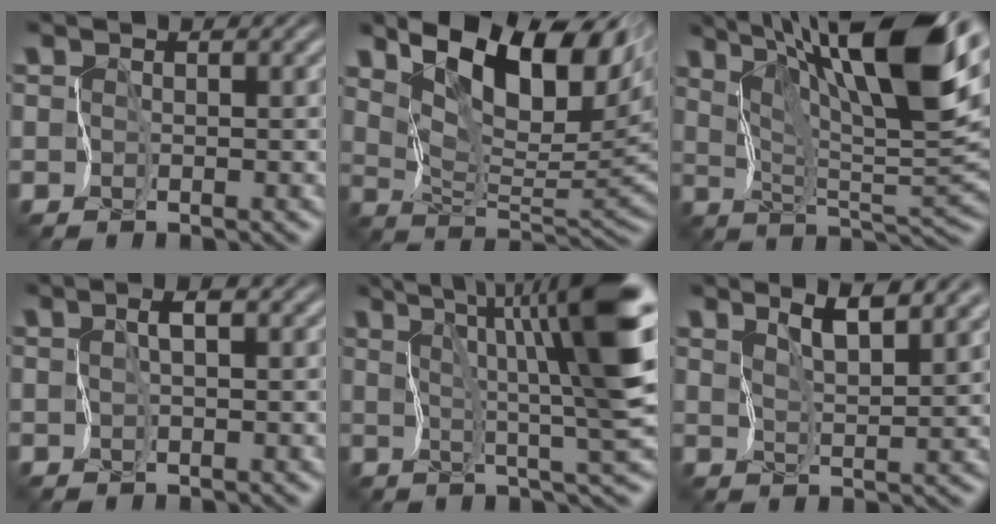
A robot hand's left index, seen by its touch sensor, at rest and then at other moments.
{"total": 11.9, "force": [6.4, 5.0, 8.8], "torque": [-0.136, 0.008, 0.111]}
{"total": 13.5, "force": [8.3, 2.3, 10.5], "torque": [-0.165, 0.007, 0.144]}
{"total": 1.6, "force": [0.0, 0.4, 1.5], "torque": [-0.028, 0.006, -0.003]}
{"total": 9.8, "force": [3.8, 1.0, 9.0], "torque": [-0.133, 0.010, 0.062]}
{"total": 3.8, "force": [3.0, 0.3, 2.3], "torque": [-0.045, 0.005, 0.058]}